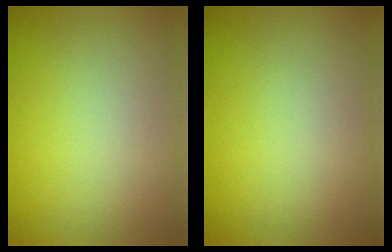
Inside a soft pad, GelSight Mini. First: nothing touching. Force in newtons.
{"total": 0.0}